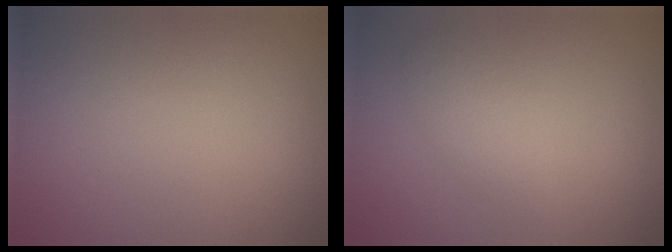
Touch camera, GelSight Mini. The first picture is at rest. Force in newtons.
{"total": 1.9, "press": 1.9, "slide": 0.1}